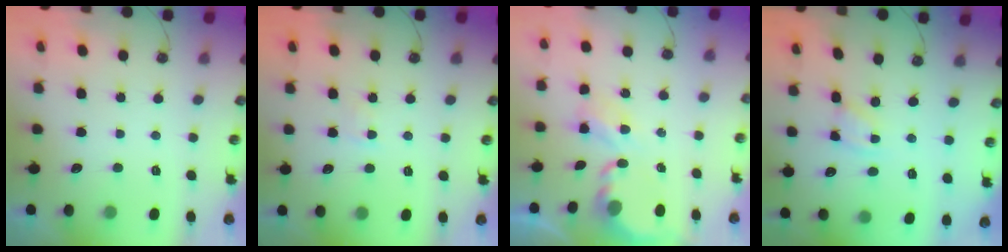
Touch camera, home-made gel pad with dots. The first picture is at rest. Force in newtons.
{"total": 1.7, "press": 1.6, "slide": 0.3}
{"total": 3.9, "press": 3.9, "slide": 0.1}
{"total": 1.9, "press": 1.9, "slide": 0.3}